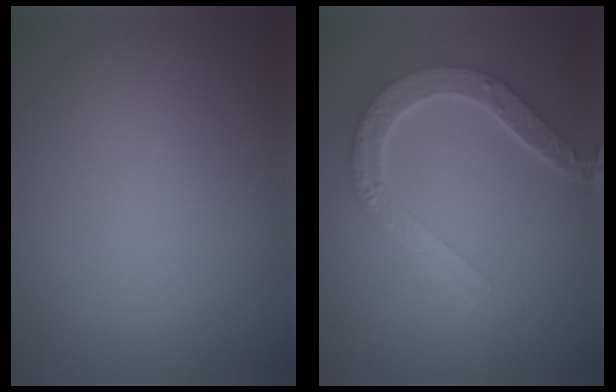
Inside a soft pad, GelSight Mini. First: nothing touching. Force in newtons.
{"total": 5.1, "press": 4.0, "slide": 3.2}